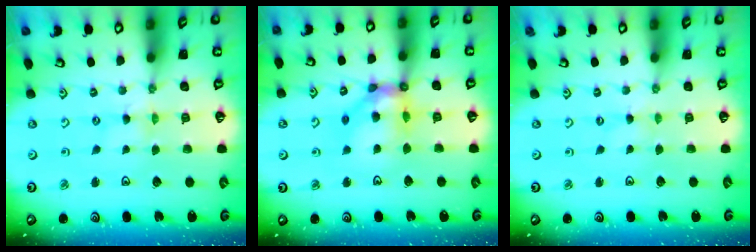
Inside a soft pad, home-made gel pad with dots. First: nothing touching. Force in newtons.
{"total": 13.2, "press": 13.1, "slide": 1.8}
{"total": 0.0}